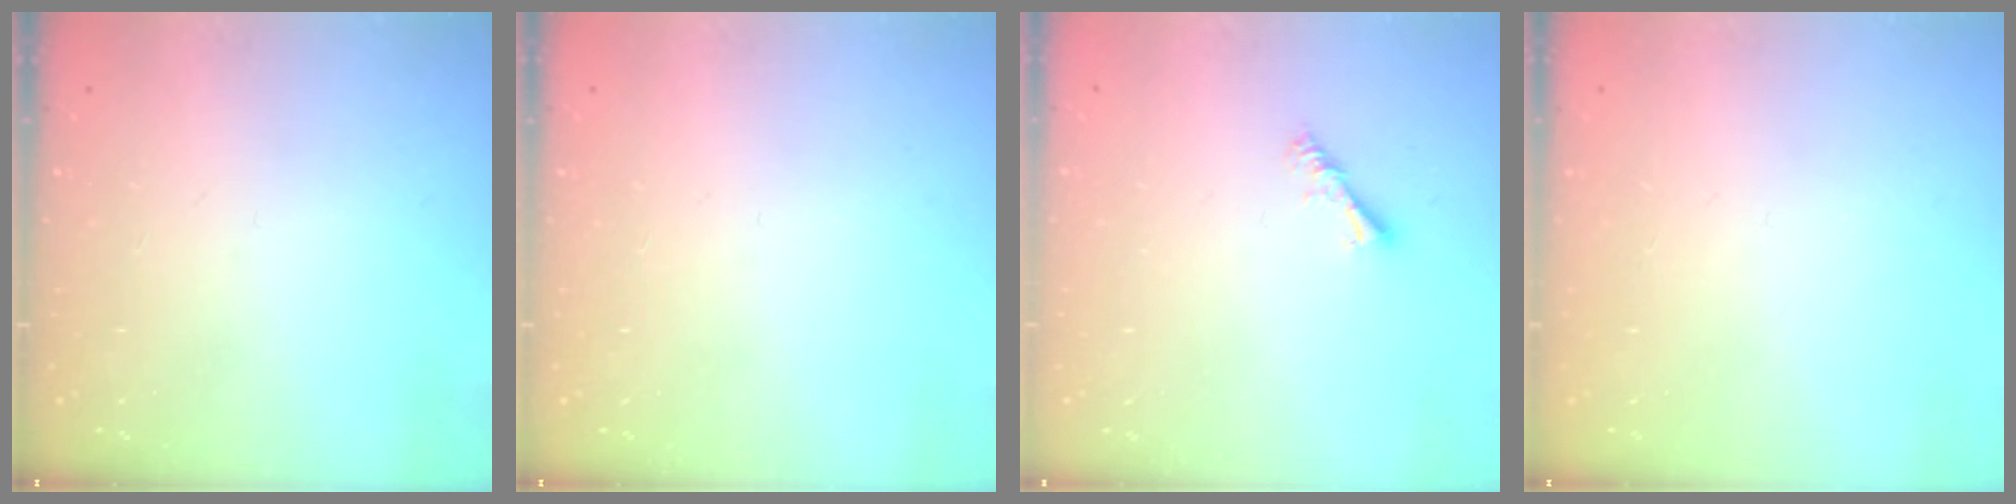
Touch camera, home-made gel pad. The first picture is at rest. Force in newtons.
{"total": 0.0}
{"total": 3.6, "press": 3.5, "slide": 0.7}
{"total": 0.0}